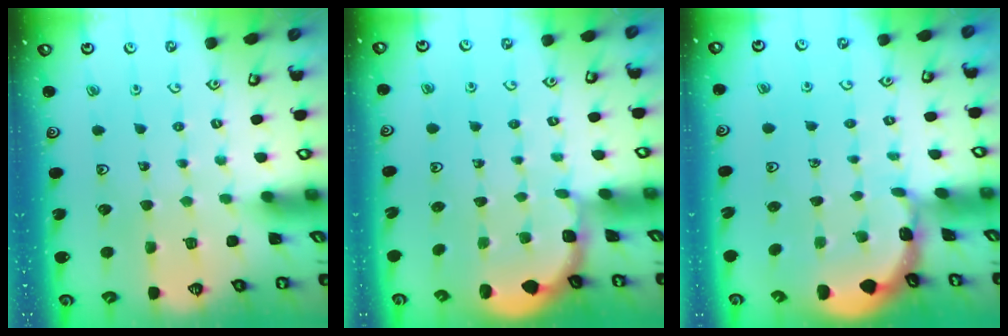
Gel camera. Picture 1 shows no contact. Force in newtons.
{"total": 1.4, "press": 1.3, "slide": 0.3}
{"total": 1.4, "press": 1.4, "slide": 0.1}